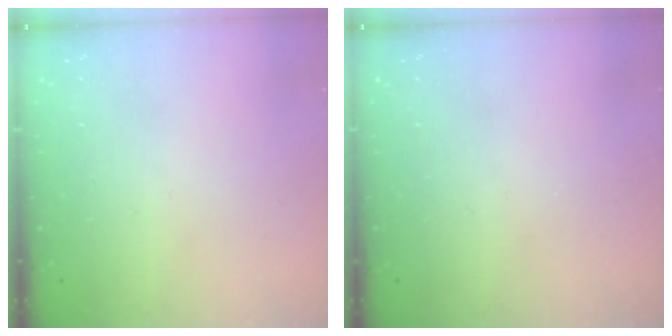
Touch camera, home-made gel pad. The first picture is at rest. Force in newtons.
{"total": 0.0}